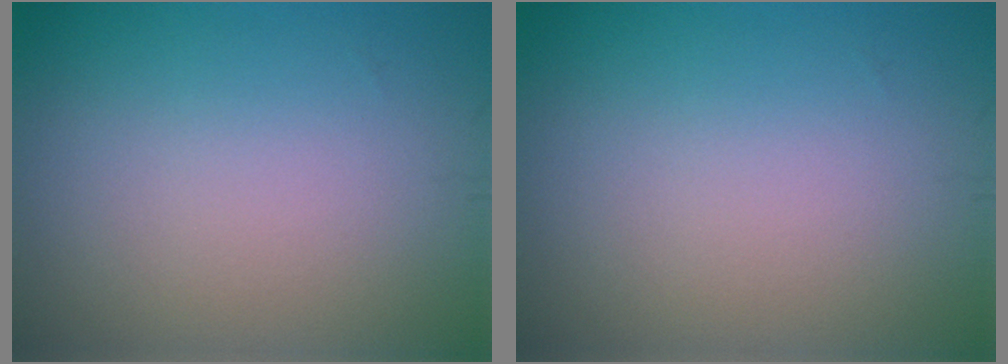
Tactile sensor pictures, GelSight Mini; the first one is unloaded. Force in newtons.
{"total": 0.0}